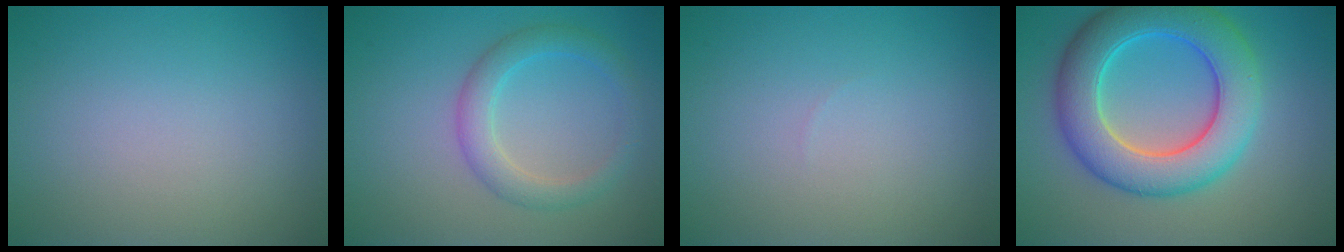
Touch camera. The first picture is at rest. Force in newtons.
{"total": 3.1, "press": 3.1, "slide": 0.0}
{"total": 0.0}
{"total": 8.7, "press": 8.7, "slide": 0.3}